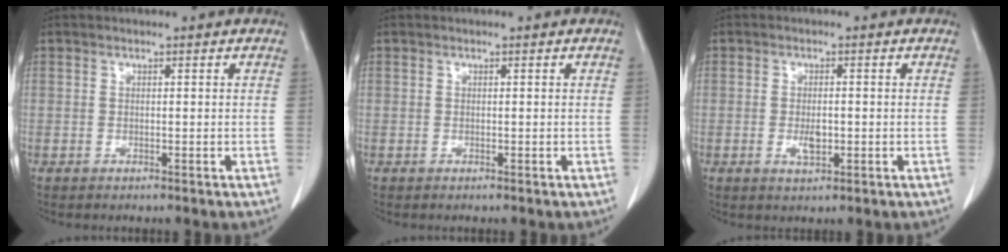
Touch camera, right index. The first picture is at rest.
{"total": 0.0}
{"total": 2.6, "force": [-0.5, 1.1, 2.3], "torque": [-0.046, -0.002, -0.005]}